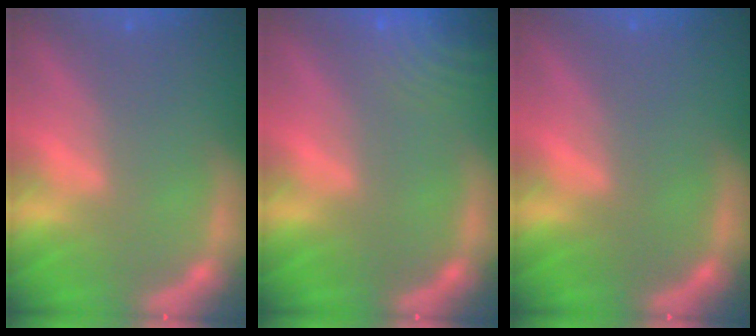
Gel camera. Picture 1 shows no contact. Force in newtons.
{"total": 8.0}
{"total": 0.0}